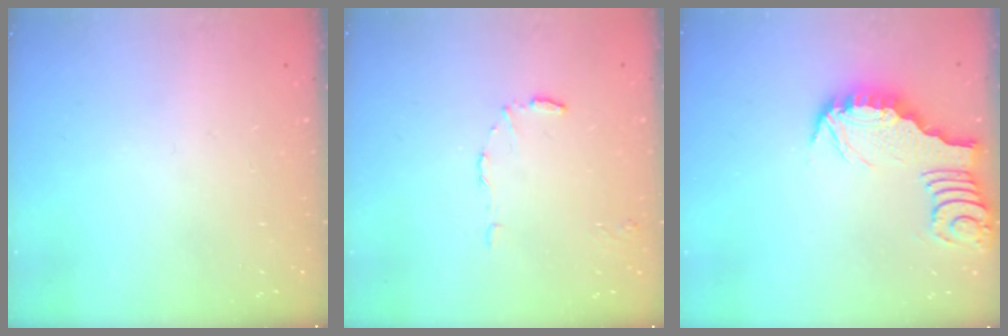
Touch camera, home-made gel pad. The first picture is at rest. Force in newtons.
{"total": 5.2, "press": 5.1, "slide": 0.3}
{"total": 3.2, "press": 3.1, "slide": 0.4}